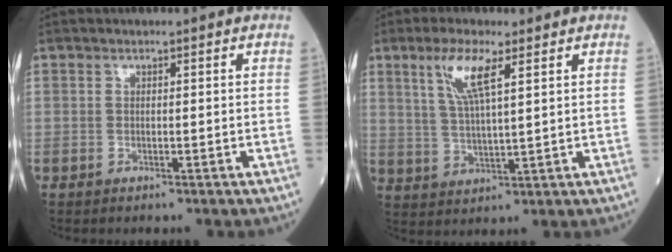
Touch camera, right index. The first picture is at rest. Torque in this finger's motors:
{"motor_torque": [1.02, 0.66, 0.48, 0.14]}